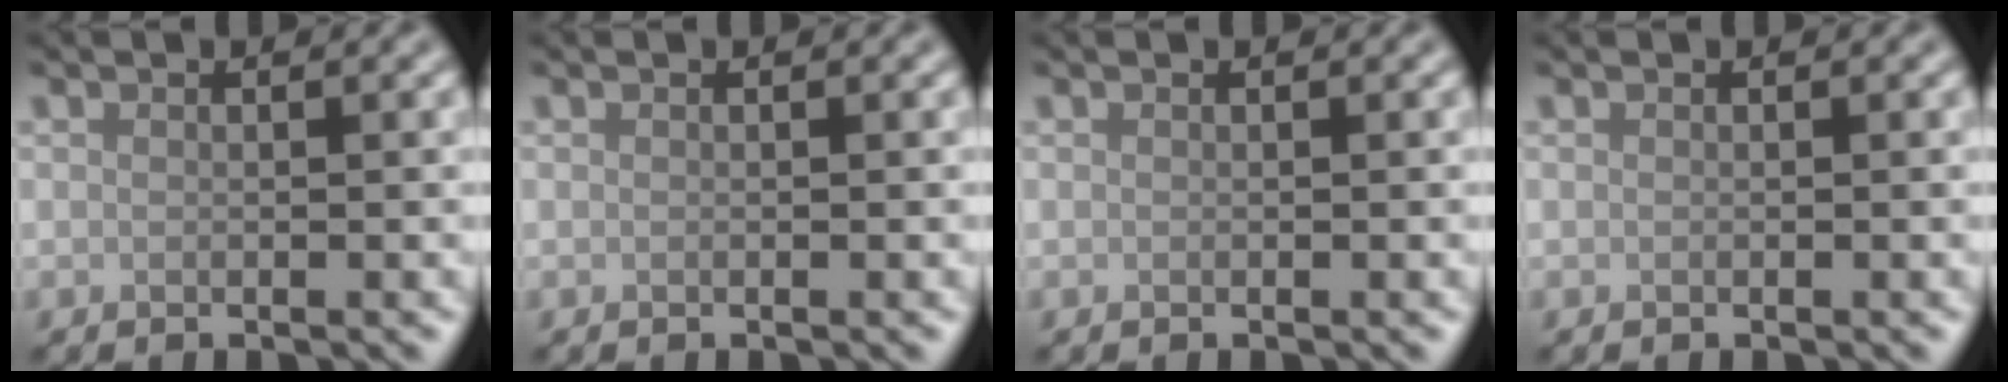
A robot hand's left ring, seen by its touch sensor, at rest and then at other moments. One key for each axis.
{"total": 0.0}
{"total": 0.0}
{"total": 0.0}